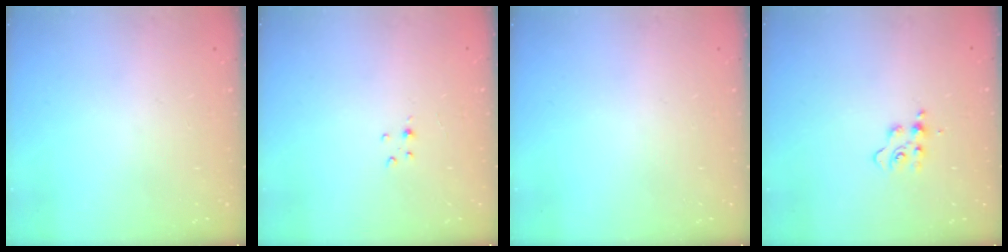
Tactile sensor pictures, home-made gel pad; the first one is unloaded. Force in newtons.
{"total": 2.5, "press": 2.5, "slide": 0.3}
{"total": 0.0}
{"total": 6.8, "press": 6.7, "slide": 0.8}